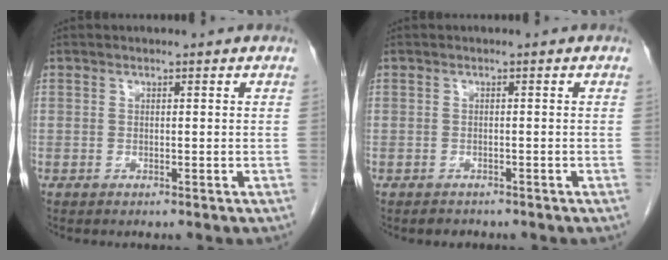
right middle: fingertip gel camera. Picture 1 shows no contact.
{"total": 1.4, "force": [-1.2, 0.7, 0.2], "torque": [-0.009, -0.001, -0.016]}